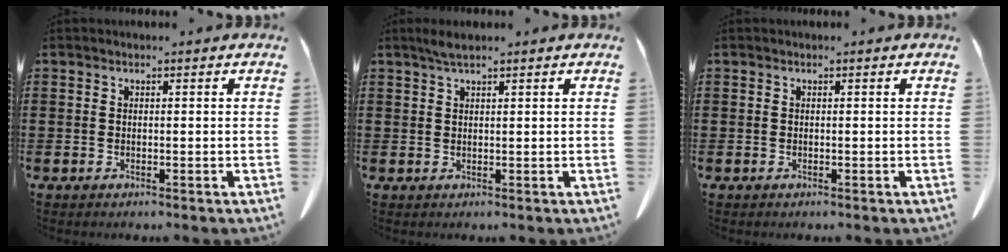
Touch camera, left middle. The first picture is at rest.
{"total": 1.9, "force": [1.3, 0.3, 1.3], "torque": [-0.027, 0.003, 0.023]}
{"total": 0.0}